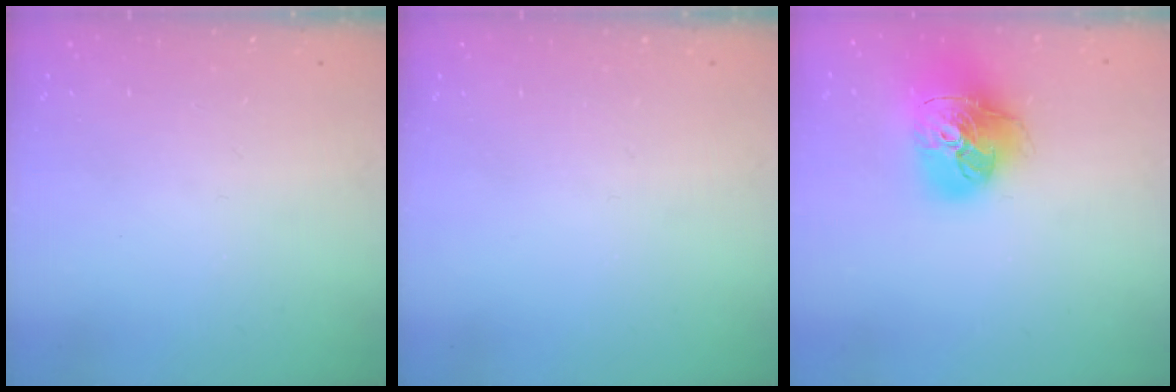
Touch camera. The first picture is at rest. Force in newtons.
{"total": 0.0}
{"total": 20.5, "press": 20.4, "slide": 2.4}